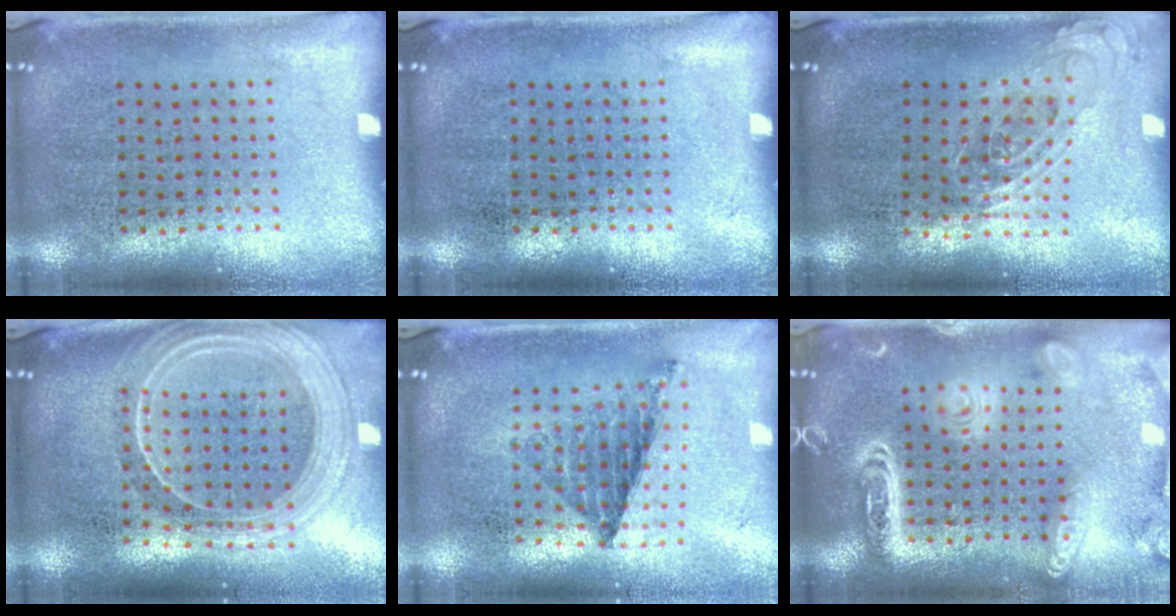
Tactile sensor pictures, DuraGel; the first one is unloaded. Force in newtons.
{"total": 0.0}
{"total": 0.8, "press": 0.8, "slide": 0.3}
{"total": 2.2, "press": 2.0, "slide": 1.1}
{"total": 0.7, "press": 0.7, "slide": 0.1}
{"total": 3.8, "press": 3.7, "slide": 0.3}